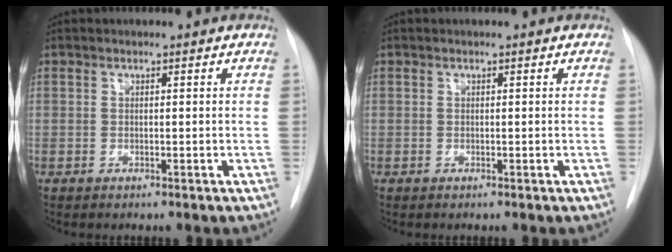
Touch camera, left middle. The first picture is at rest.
{"total": 0.0}